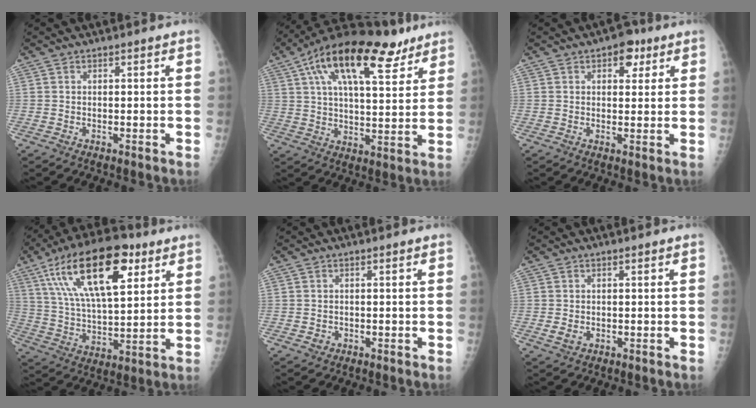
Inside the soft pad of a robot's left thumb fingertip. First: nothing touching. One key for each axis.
{"total": 20.9, "fx": 11.9, "fy": 8.3, "fz": 15.0, "tx": -0.227, "ty": -0.016, "tz": 0.196}
{"total": 5.0, "fx": 2.6, "fy": 3.1, "fz": 2.9, "tx": -0.010, "ty": -0.006, "tz": 0.029}
{"total": 22.5, "fx": 10.4, "fy": 9.5, "fz": 17.5, "tx": -0.287, "ty": -0.018, "tz": 0.182}
{"total": 1.1, "fx": -0.2, "fy": 1.0, "fz": 0.3, "tx": -0.002, "ty": 0.002, "tz": 0.000}
{"total": 2.0, "fx": -0.2, "fy": 1.6, "fz": 1.1, "tx": -0.017, "ty": -0.002, "tz": 0.003}